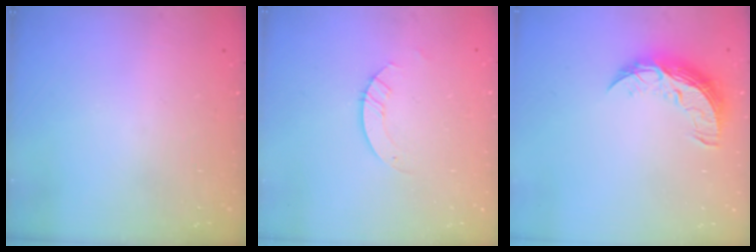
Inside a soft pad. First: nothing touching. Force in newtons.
{"total": 3.0, "press": 3.0, "slide": 0.3}
{"total": 9.4, "press": 9.4, "slide": 0.6}